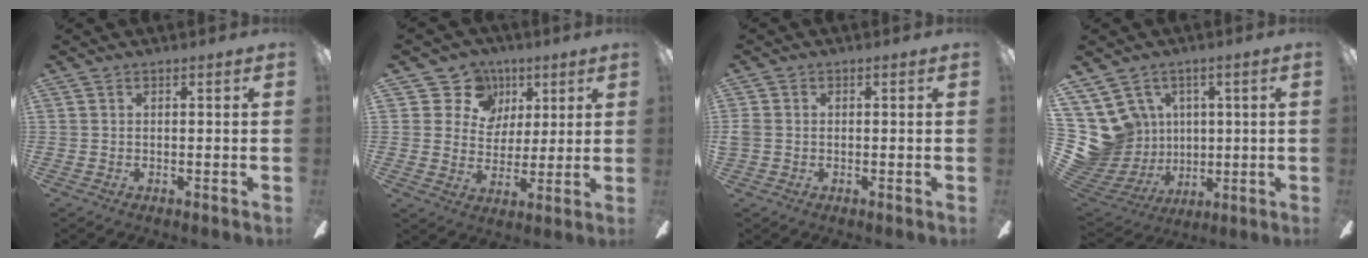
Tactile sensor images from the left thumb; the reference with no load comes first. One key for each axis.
{"total": 9.4, "fx": 5.0, "fy": 7.8, "fz": 1.6, "tx": -0.030, "ty": -0.027, "tz": 0.093}
{"total": 2.0, "fx": -0.5, "fy": 1.5, "fz": 1.1, "tx": -0.027, "ty": 0.003, "tz": -0.011}
{"total": 13.8, "fx": 3.3, "fy": 12.8, "fz": 4.0, "tx": -0.145, "ty": -0.035, "tz": 0.080}